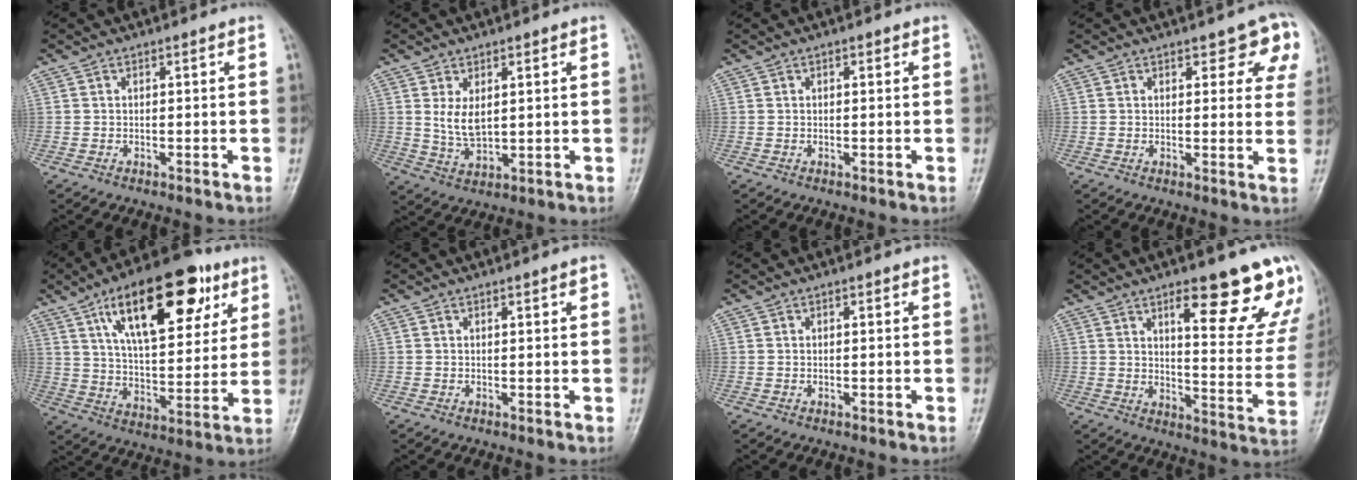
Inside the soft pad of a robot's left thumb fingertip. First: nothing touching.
{"total": 5.3, "force": [1.5, 3.0, 4.2], "torque": [-0.067, -0.014, 0.037]}
{"total": 0.7, "force": [0.3, 0.4, 0.5], "torque": [-0.006, 0.001, 0.002]}
{"total": 7.8, "force": [4.3, 3.6, 5.4], "torque": [-0.022, -0.018, 0.042]}
{"total": 24.6, "force": [11.7, 10.9, 18.7], "torque": [-0.258, -0.020, 0.191]}
{"total": 1.1, "force": [0.5, 0.3, 1.0], "torque": [-0.014, 0.001, 0.007]}
{"total": 0.0}
{"total": 19.4, "force": [11.7, 5.7, 14.4], "torque": [-0.133, -0.060, 0.160]}